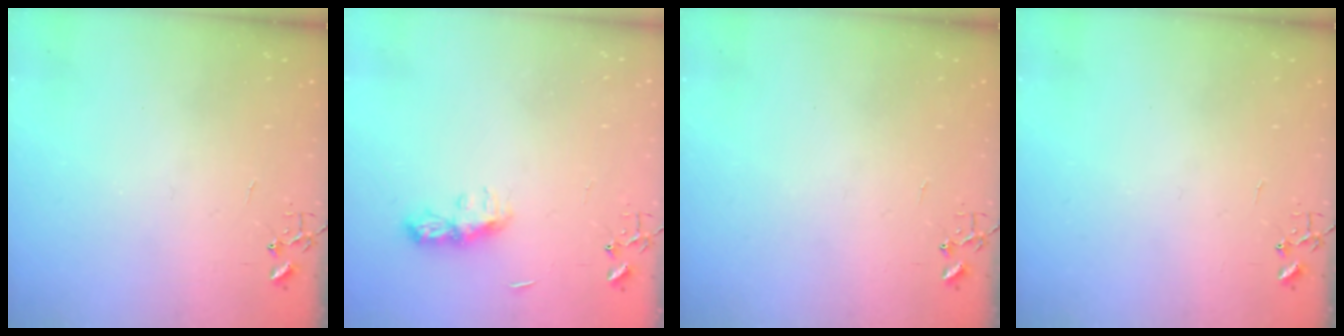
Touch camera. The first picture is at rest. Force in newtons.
{"total": 7.8, "press": 7.8, "slide": 0.4}
{"total": 0.0}
{"total": 0.0}